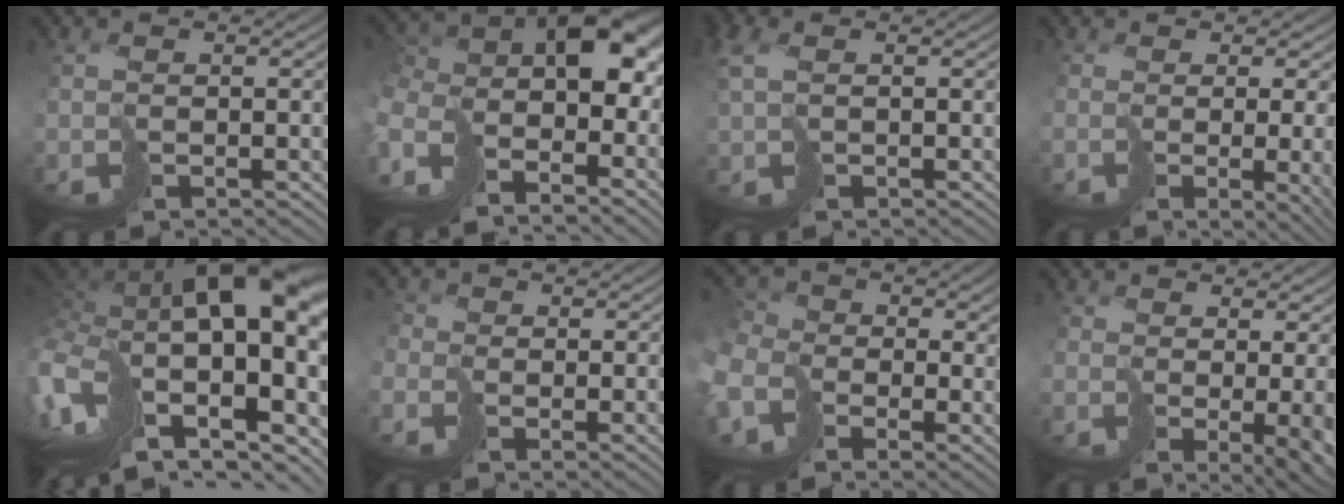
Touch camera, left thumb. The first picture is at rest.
{"total": 13.3, "force": [-5.4, 7.0, 9.9], "torque": [-0.230, -0.011, -0.089]}
{"total": 3.3, "force": [0.2, 2.1, 2.6], "torque": [-0.081, -0.004, 0.007]}
{"total": 7.4, "force": [-1.1, 2.4, 6.9], "torque": [-0.071, -0.028, 0.024]}
{"total": 17.9, "force": [-2.1, 10.3, 14.5], "torque": [-0.297, -0.028, -0.010]}
{"total": 1.4, "force": [-1.0, 1.0, 0.0], "torque": [-0.005, 0.003, -0.026]}
{"total": 9.1, "force": [-2.9, 6.8, 5.4], "torque": [-0.153, -0.029, -0.049]}
{"total": 6.1, "force": [-0.9, 1.3, 5.9], "torque": [-0.077, -0.027, 0.012]}